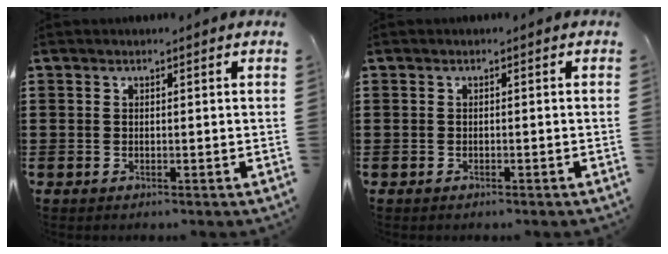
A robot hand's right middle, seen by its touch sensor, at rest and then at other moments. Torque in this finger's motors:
{"motor_torque": [-0.14, 0.01, 0.04, -0.01]}